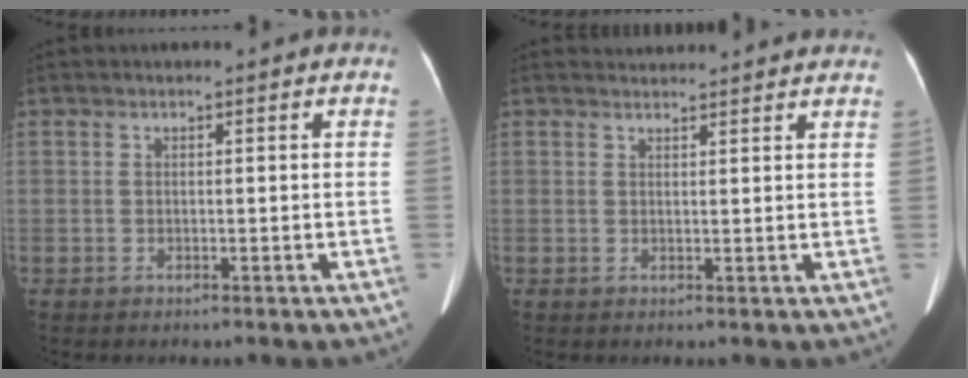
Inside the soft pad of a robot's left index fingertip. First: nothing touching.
{"total": 6.5, "force": [6.4, 0.6, 0.9], "torque": [-0.010, 0.024, 0.067]}